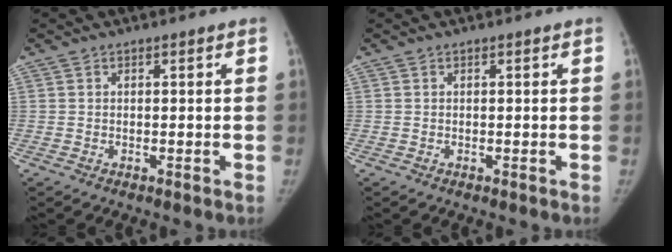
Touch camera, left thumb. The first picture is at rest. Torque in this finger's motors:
{"motor_torque": [-0.26, -0.13, 0.04, 0.02, 0.00]}